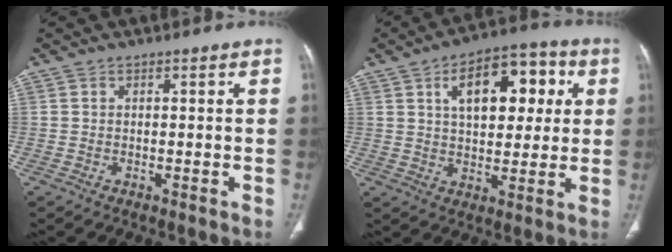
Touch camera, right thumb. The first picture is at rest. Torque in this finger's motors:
{"motor_torque": [-0.14, 0.62, 1.15, 0.35, 0.27]}